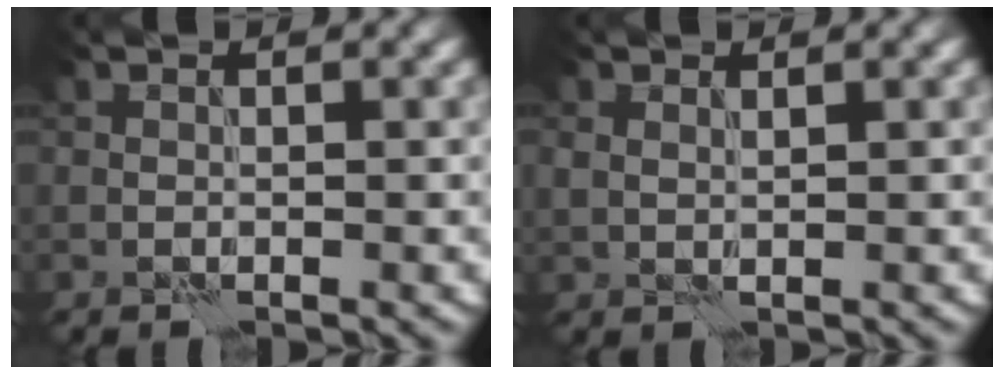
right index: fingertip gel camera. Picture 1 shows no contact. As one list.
[{"total": 1.2, "force": [0.8, 0.6, 0.7], "torque": [-0.011, -0.001, 0.019]}]